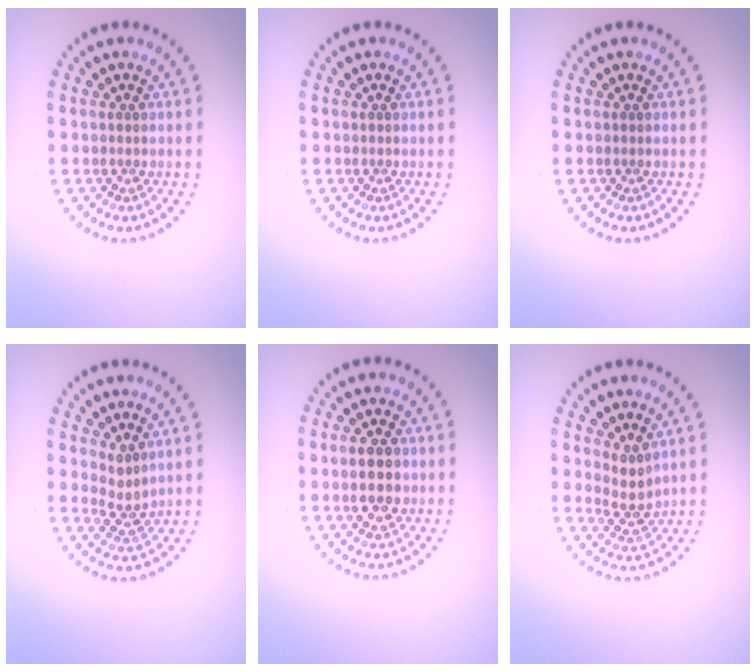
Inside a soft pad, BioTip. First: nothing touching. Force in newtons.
{"total": 0.0}
{"total": 0.0}
{"total": 1.8, "press": 1.3, "slide": 1.2}
{"total": 3.0, "press": 3.0, "slide": 0.1}
{"total": 2.2, "press": 1.6, "slide": 1.4}